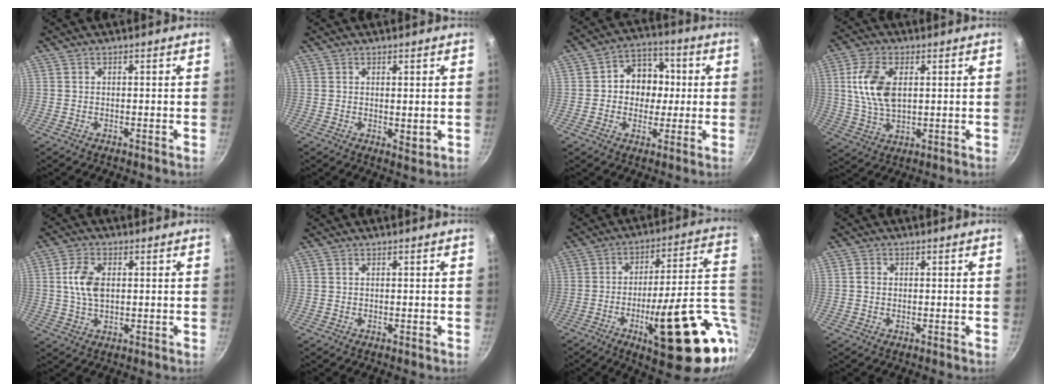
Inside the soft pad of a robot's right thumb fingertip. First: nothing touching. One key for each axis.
{"total": 2.3, "fx": 0.5, "fy": 1.0, "fz": 2.0, "tx": -0.029, "ty": -0.010, "tz": 0.008}
{"total": 10.4, "fx": 0.7, "fy": 8.8, "fz": 5.5, "tx": -0.031, "ty": 0.015, "tz": -0.004}
{"total": 10.7, "fx": 2.2, "fy": 6.1, "fz": 8.5, "tx": -0.159, "ty": -0.005, "tz": 0.042}
{"total": 6.9, "fx": 1.0, "fy": 4.1, "fz": 5.5, "tx": -0.097, "ty": 0.005, "tz": 0.017}
{"total": 0.0}
{"total": 25.2, "fx": -5.9, "fy": 7.0, "fz": 23.4, "tx": -0.294, "ty": 0.010, "tz": -0.074}
{"total": 1.6, "fx": 0.1, "fy": 1.4, "fz": 0.8, "tx": -0.010, "ty": 0.007, "tz": -0.001}